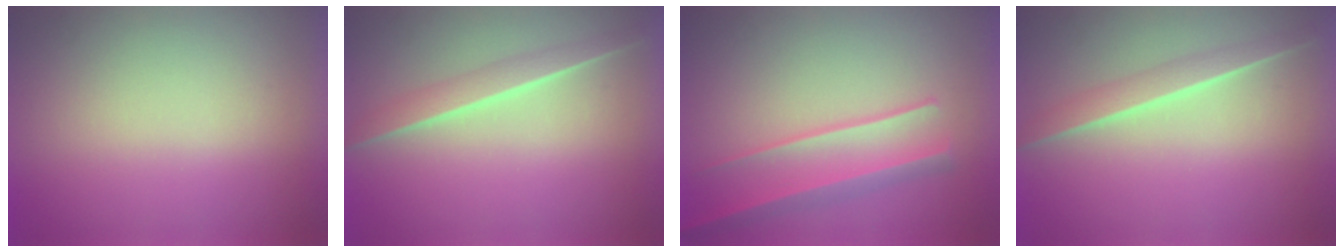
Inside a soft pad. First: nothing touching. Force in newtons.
{"total": 1.5}
{"total": 2.2}
{"total": 1.5}